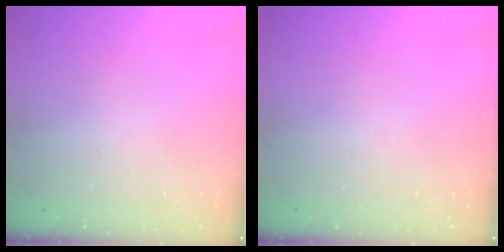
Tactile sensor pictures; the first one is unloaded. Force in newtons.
{"total": 0.0}